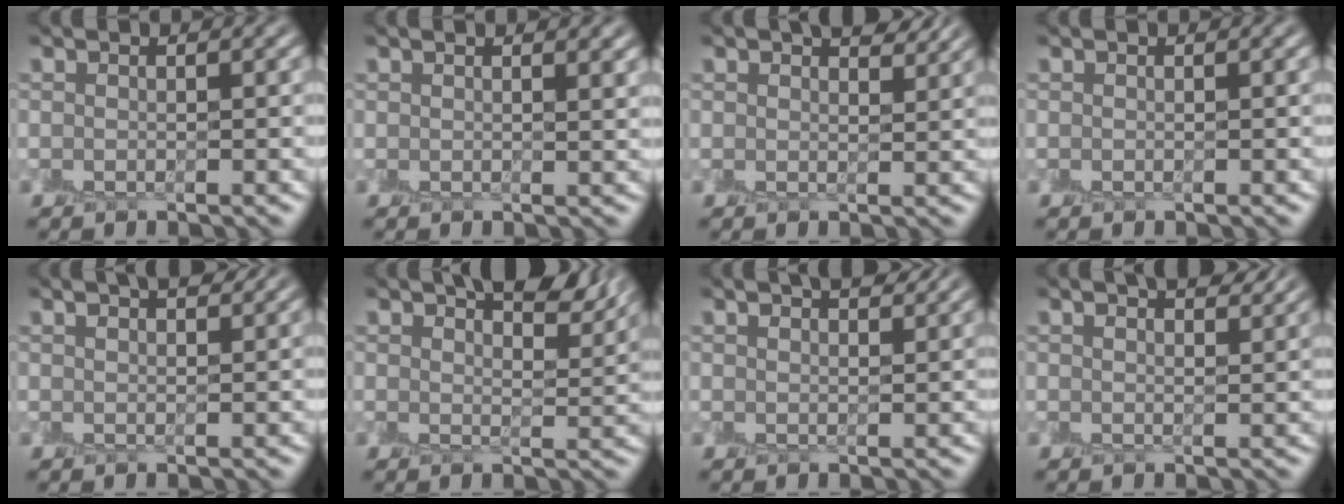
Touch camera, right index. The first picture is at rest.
{"total": 2.4, "force": [1.5, 0.9, 1.7], "torque": [-0.002, 0.008, 0.003]}
{"total": 4.1, "force": [2.9, 1.3, 2.5], "torque": [-0.021, 0.010, 0.030]}
{"total": 0.0}
{"total": 2.8, "force": [2.0, 0.7, 1.8], "torque": [-0.013, 0.005, 0.022]}
{"total": 7.4, "force": [5.2, 2.5, 4.6], "torque": [-0.045, 0.023, 0.064]}
{"total": 3.6, "force": [2.6, 1.0, 2.2], "torque": [-0.016, 0.010, 0.026]}
{"total": 4.2, "force": [3.0, 1.3, 2.7], "torque": [-0.022, 0.013, 0.028]}